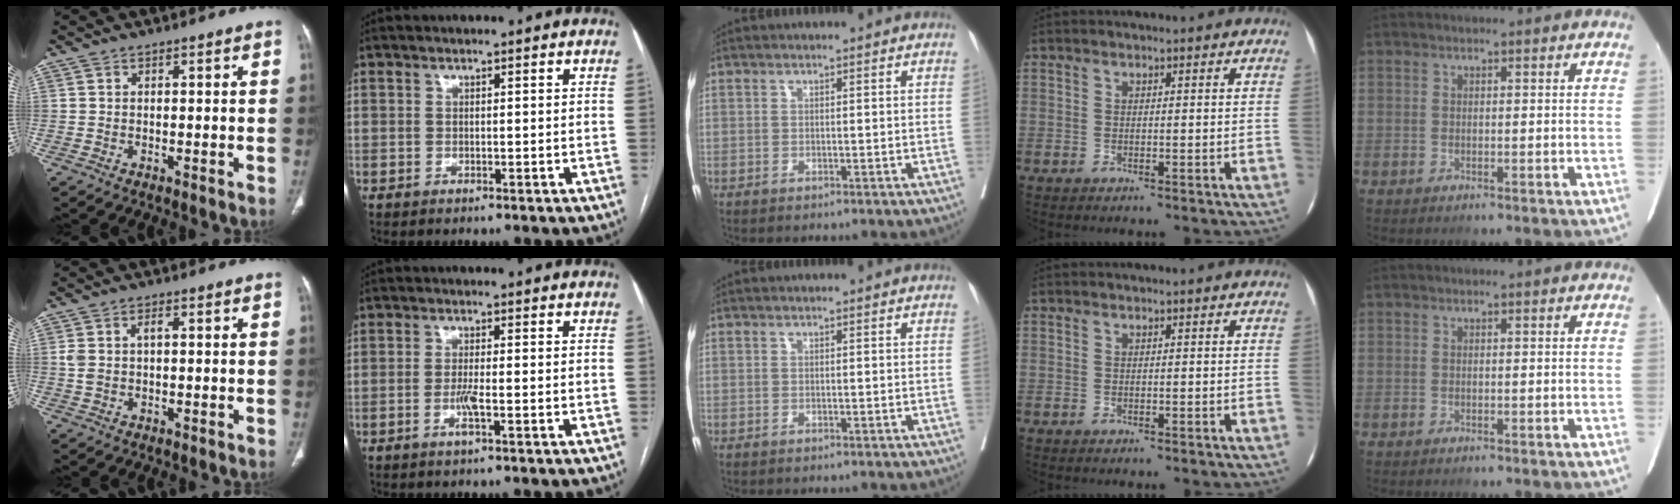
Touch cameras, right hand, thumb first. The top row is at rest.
{"thumb": {"total": 3.3, "force": [0.3, 1.8, 2.7], "torque": [-0.072, 0.014, 0.008]}, "index": {"total": 2.6, "force": [-0.9, -0.1, 2.4], "torque": [-0.051, -0.006, -0.021]}}